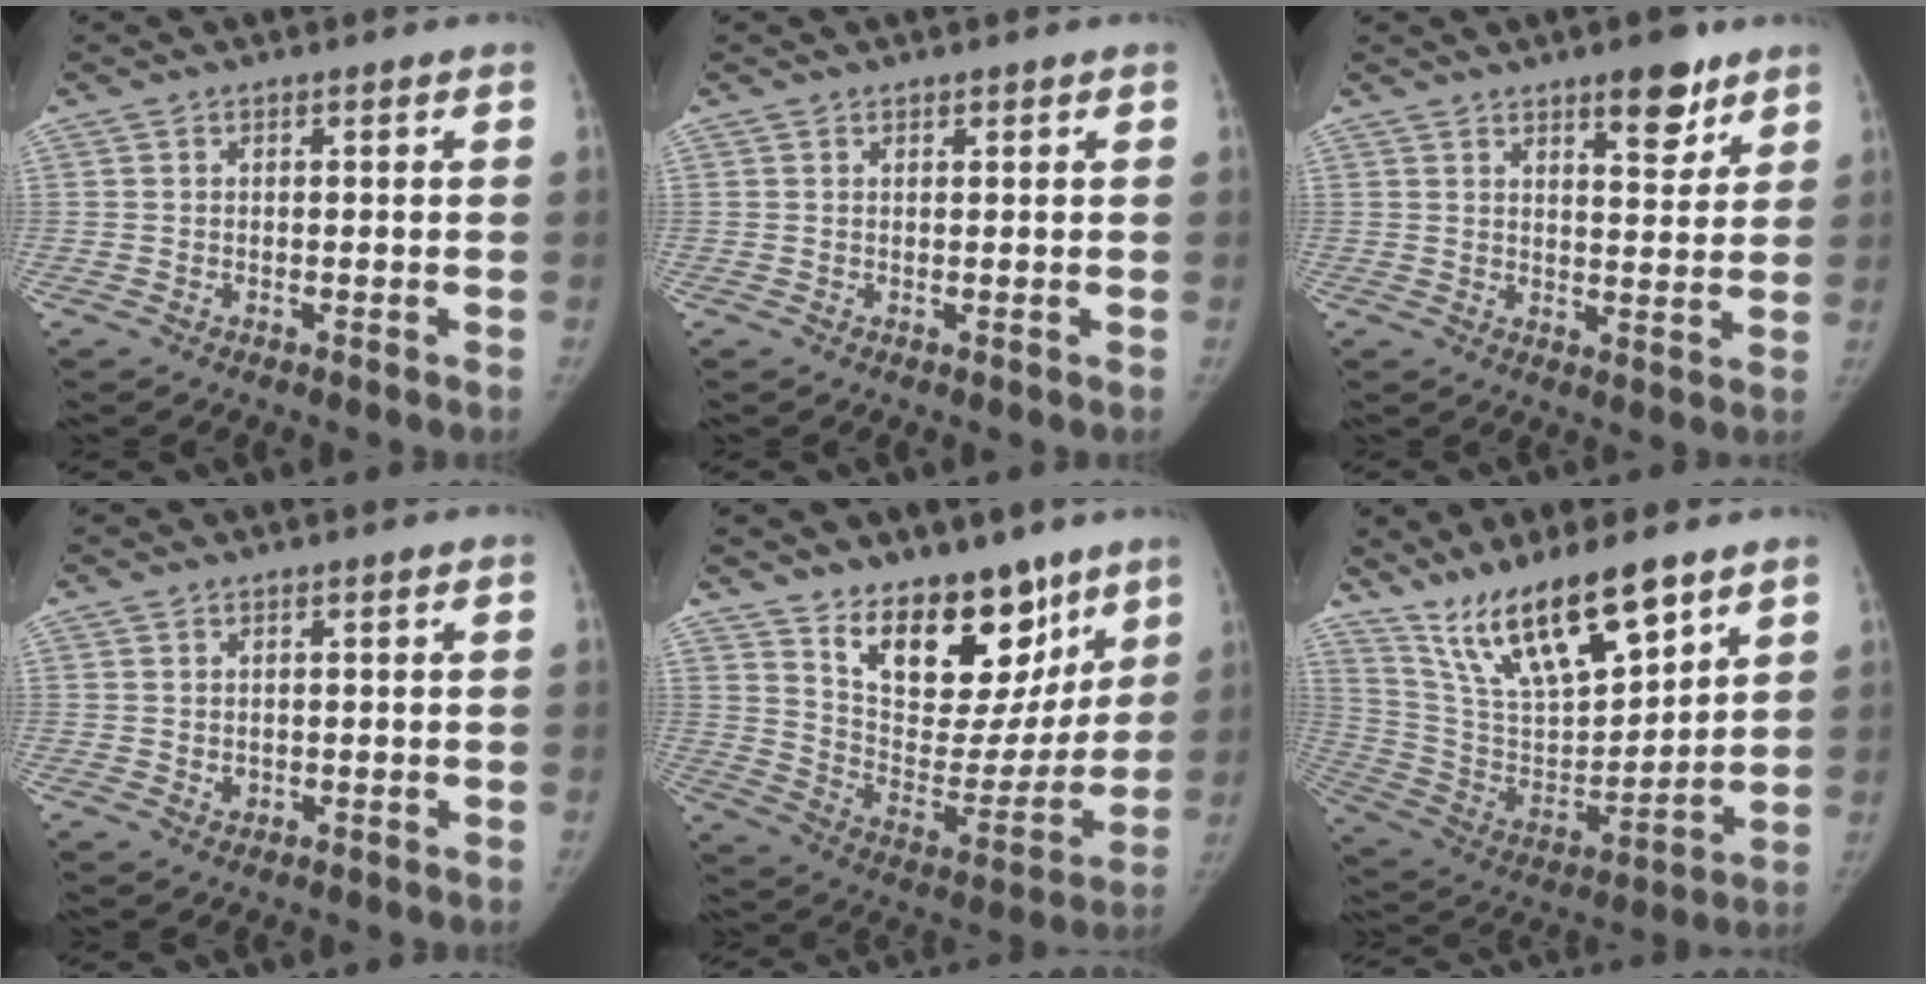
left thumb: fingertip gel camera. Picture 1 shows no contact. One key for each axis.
{"total": 0.6, "fx": 0.5, "fy": 0.2, "fz": 0.2, "tx": -0.002, "ty": -0.003, "tz": 0.007}
{"total": 7.7, "fx": 5.1, "fy": 2.7, "fz": 5.0, "tx": -0.049, "ty": -0.033, "tz": 0.073}
{"total": 1.2, "fx": 0.1, "fy": 1.1, "fz": 0.7, "tx": -0.009, "ty": -0.001, "tz": 0.005}
{"total": 20.3, "fx": 13.2, "fy": 10.7, "fz": 11.2, "tx": -0.102, "ty": -0.088, "tz": 0.214}
{"total": 20.2, "fx": 14.1, "fy": 5.8, "fz": 13.2, "tx": -0.205, "ty": -0.062, "tz": 0.269}